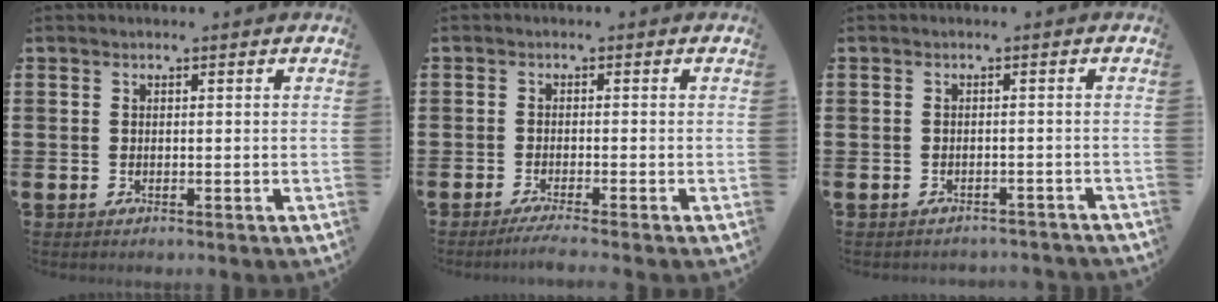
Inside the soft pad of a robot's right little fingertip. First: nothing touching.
{"total": 1.4, "force": [-1.1, -0.1, 0.9], "torque": [-0.014, 0.001, -0.021]}
{"total": 1.0, "force": [-1.0, 0.0, -0.1], "torque": [-0.002, 0.001, -0.022]}